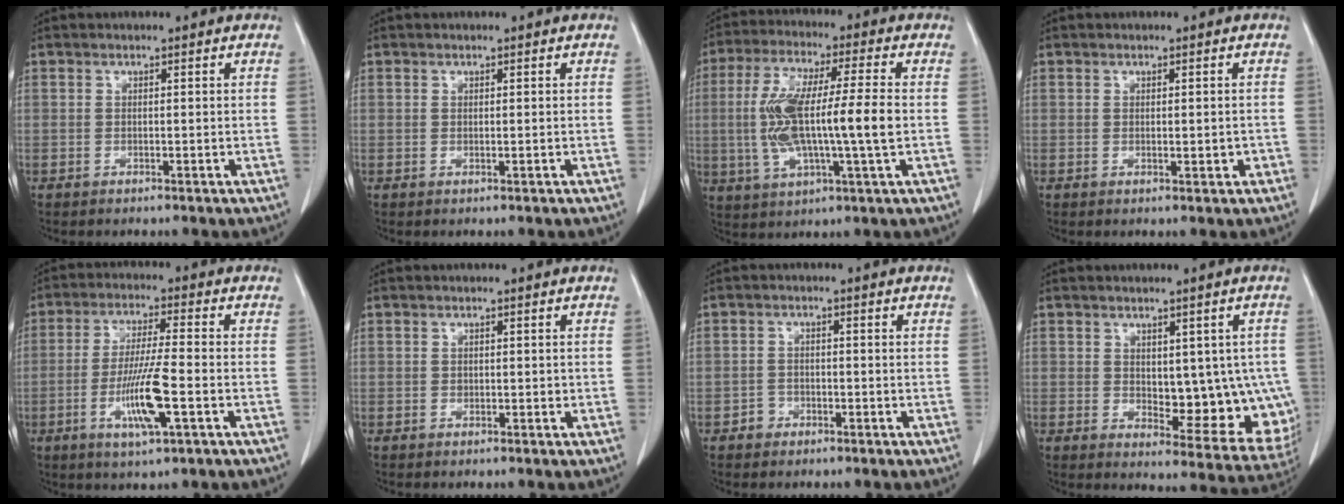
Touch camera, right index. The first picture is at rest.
{"total": 0.0}
{"total": 14.1, "force": [-0.7, 1.6, 14.0], "torque": [-0.283, 0.007, -0.013]}
{"total": 1.6, "force": [-0.3, 0.6, 1.5], "torque": [-0.024, -0.004, 0.001]}
{"total": 9.5, "force": [-3.0, 0.4, 9.0], "torque": [-0.174, -0.012, -0.057]}
{"total": 0.6, "force": [0.0, 0.5, 0.3], "torque": [-0.003, 0.001, -0.001]}
{"total": 2.0, "force": [-1.1, 1.6, 0.3], "torque": [-0.002, 0.008, -0.021]}
{"total": 11.8, "force": [-0.1, 5.9, 10.3], "torque": [-0.113, -0.003, 0.016]}